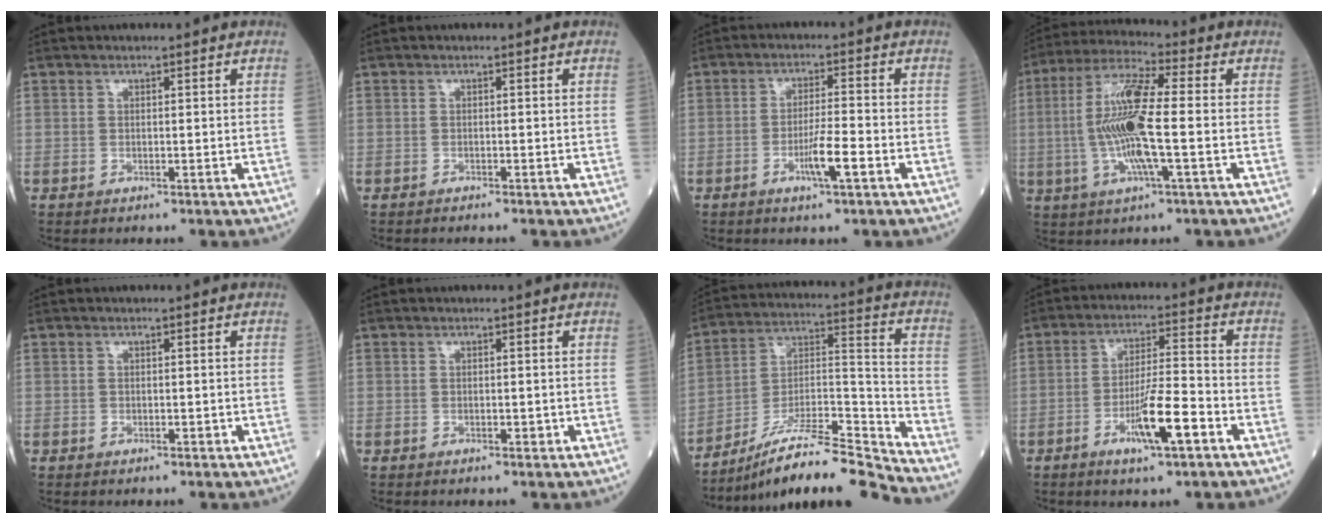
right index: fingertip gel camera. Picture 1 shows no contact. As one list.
[{"total": 1.0, "force": [-0.9, 0.0, 0.4], "torque": [-0.005, 0.000, -0.013]}, {"total": 5.4, "force": [-2.3, 0.2, 4.9], "torque": [-0.089, -0.006, -0.042]}, {"total": 12.7, "force": [-1.3, 1.2, 12.6], "torque": [-0.257, 0.002, -0.030]}, {"total": 0.9, "force": [-0.3, 0.5, 0.7], "torque": [-0.011, 0.000, -0.004]}, {"total": 1.1, "force": [-0.3, 0.5, 1.0], "torque": [-0.014, -0.001, -0.003]}, {"total": 15.3, "force": [-13.5, -0.3, 7.2], "torque": [-0.118, 0.030, -0.234]}, {"total": 9.3, "force": [-4.2, 1.0, 8.3], "torque": [-0.151, -0.005, -0.071]}]